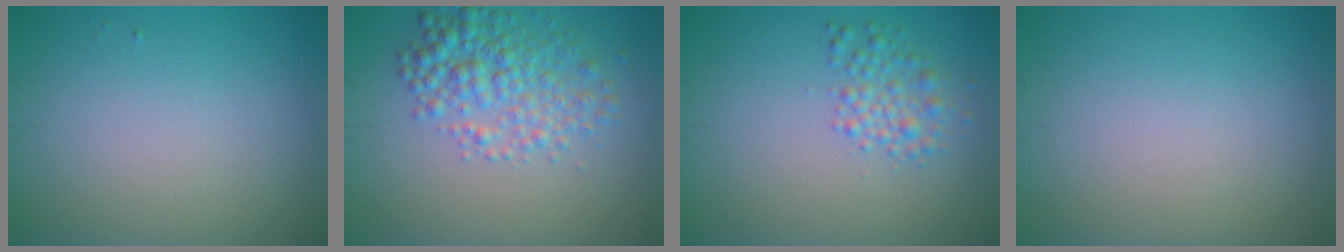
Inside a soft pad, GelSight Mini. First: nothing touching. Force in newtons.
{"total": 4.3, "press": 4.3, "slide": 0.2}
{"total": 2.3, "press": 2.3, "slide": 0.1}
{"total": 0.0}